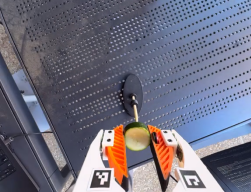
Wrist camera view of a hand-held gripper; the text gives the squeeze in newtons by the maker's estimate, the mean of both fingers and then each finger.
{"total": 10.7, "left": 10.1, "right": 11.3}